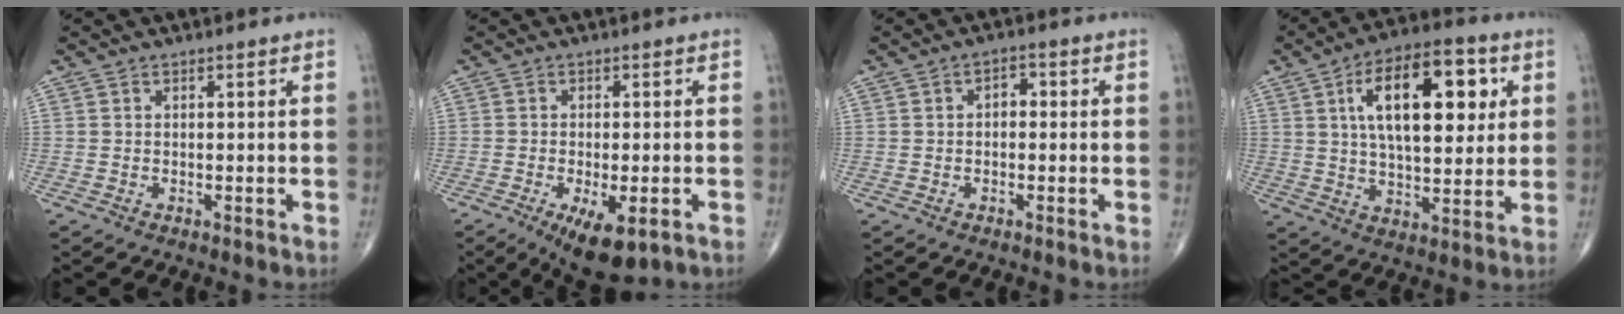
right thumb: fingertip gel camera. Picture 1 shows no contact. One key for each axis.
{"total": 9.2, "fx": -4.3, "fy": 3.6, "fz": 7.3, "tx": -0.111, "ty": -0.008, "tz": -0.063}
{"total": 2.4, "fx": 0.0, "fy": 1.6, "fz": 1.8, "tx": -0.013, "ty": 0.012, "tz": -0.008}
{"total": 18.8, "fx": 5.4, "fy": 8.8, "fz": 15.8, "tx": -0.222, "ty": -0.001, "tz": 0.082}